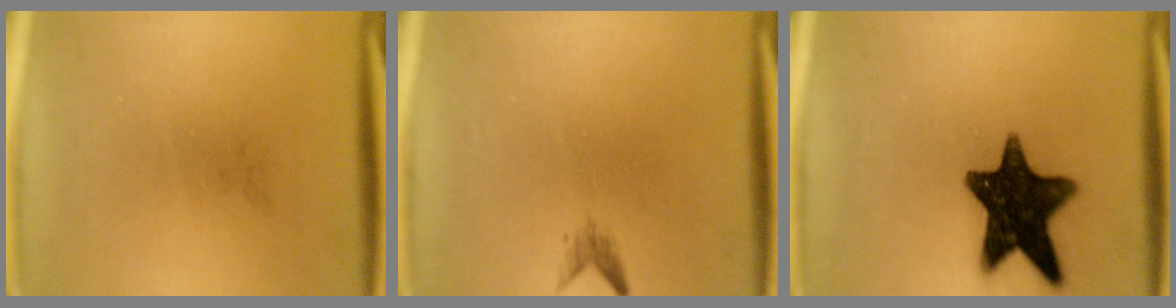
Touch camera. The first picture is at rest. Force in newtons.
{"total": 1.1}
{"total": 14.9}